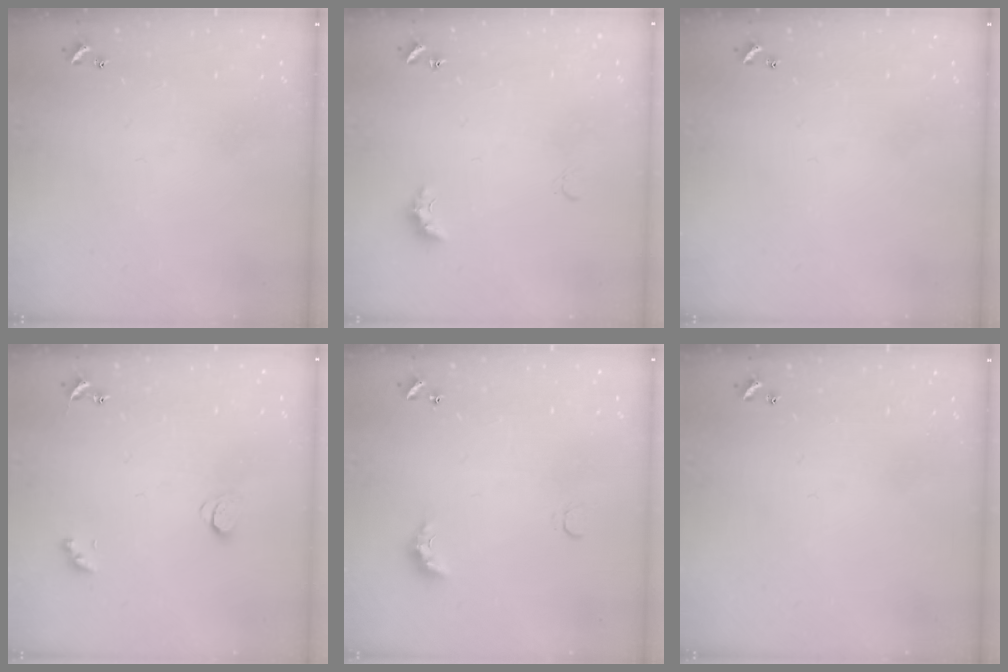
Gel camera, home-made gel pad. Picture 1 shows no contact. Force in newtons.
{"total": 2.1, "press": 2.0, "slide": 0.5}
{"total": 0.0}
{"total": 1.7, "press": 1.6, "slide": 0.4}
{"total": 3.3, "press": 3.3, "slide": 0.7}
{"total": 0.0}